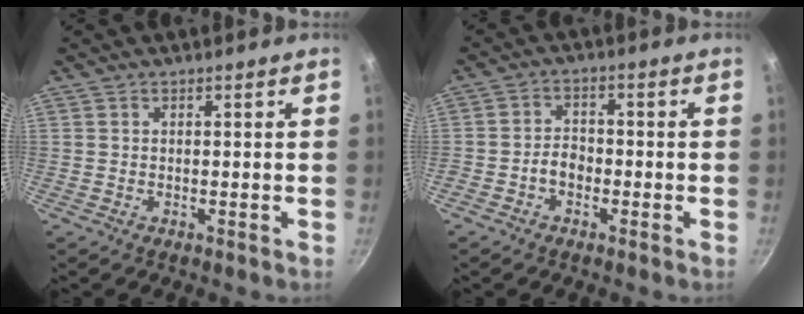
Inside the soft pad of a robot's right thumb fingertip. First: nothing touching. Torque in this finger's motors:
{"motor_torque": [0.39, 0.55, 0.14, 0.15, -0.02]}